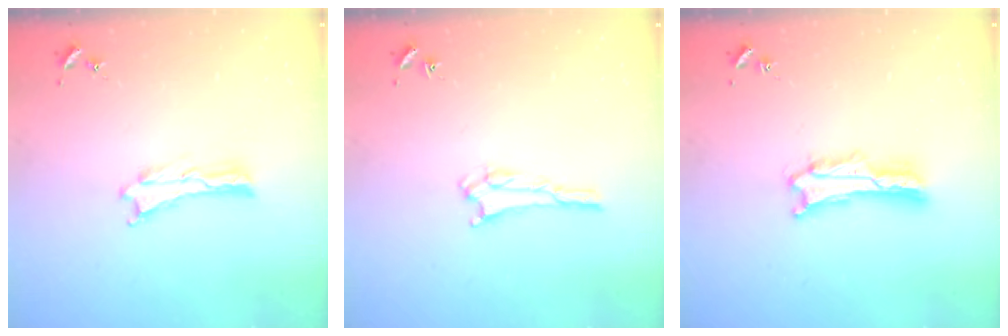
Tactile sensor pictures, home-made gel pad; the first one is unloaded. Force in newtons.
{"total": 1.9, "press": 1.9, "slide": 0.2}
{"total": 1.6, "press": 1.5, "slide": 0.3}